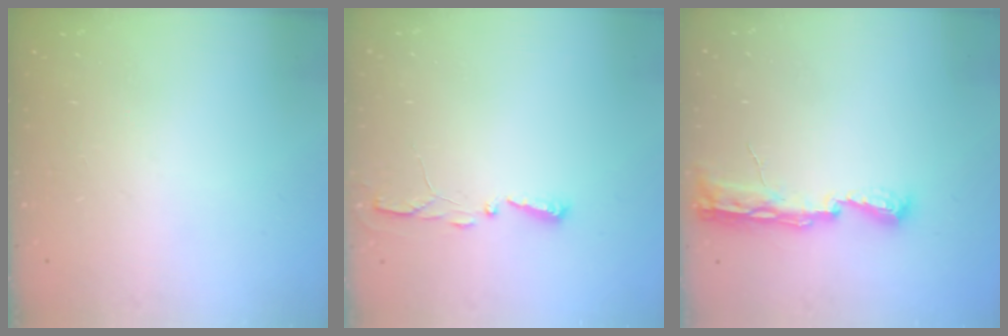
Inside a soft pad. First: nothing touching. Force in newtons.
{"total": 3.5, "press": 3.5, "slide": 0.5}
{"total": 8.9, "press": 8.5, "slide": 2.3}